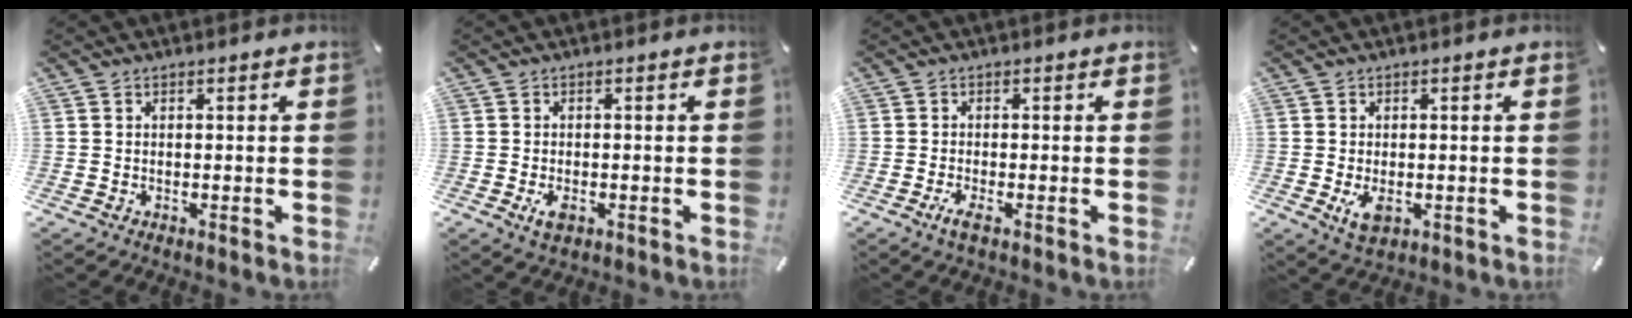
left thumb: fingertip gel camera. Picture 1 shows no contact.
{"total": 3.0, "force": [-1.0, 1.7, 2.2], "torque": [-0.059, -0.003, -0.022]}
{"total": 2.4, "force": [-1.0, 0.6, 2.1], "torque": [-0.049, -0.006, -0.021]}
{"total": 3.9, "force": [-0.7, 2.4, 3.0], "torque": [-0.070, -0.008, -0.018]}